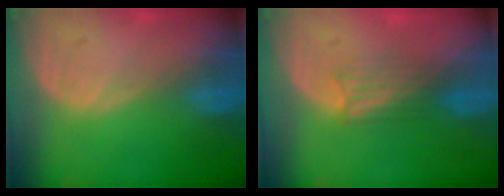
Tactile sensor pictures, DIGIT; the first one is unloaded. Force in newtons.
{"total": 3.1, "press": 2.8, "slide": 1.2}